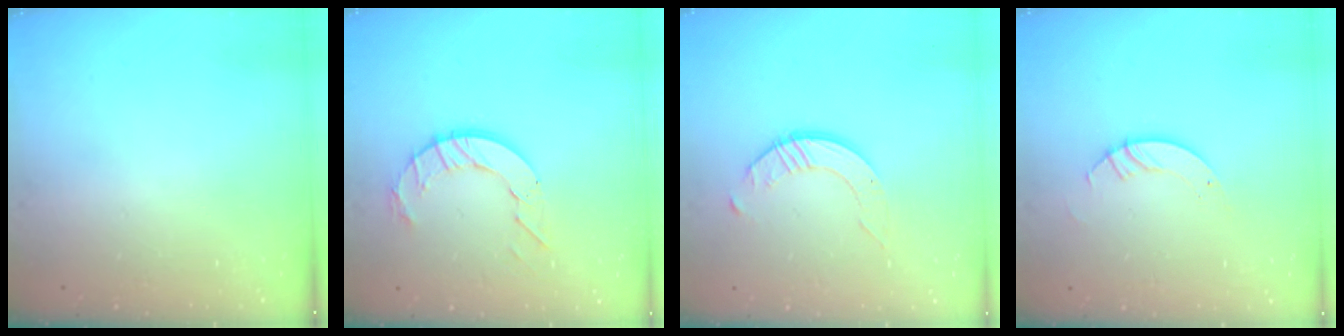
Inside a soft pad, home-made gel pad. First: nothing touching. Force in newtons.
{"total": 9.0, "press": 8.9, "slide": 0.8}
{"total": 2.5, "press": 2.5, "slide": 0.3}
{"total": 3.5, "press": 3.5, "slide": 0.3}